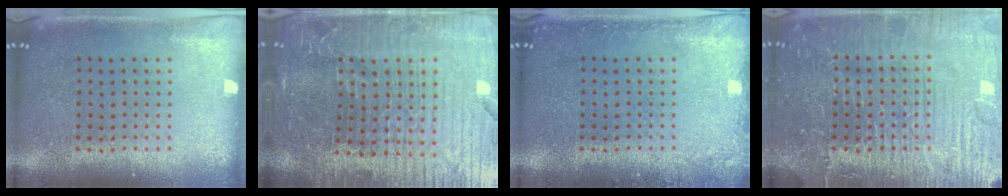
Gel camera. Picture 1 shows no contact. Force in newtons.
{"total": 6.4, "press": 5.7, "slide": 3.0}
{"total": 1.3, "press": 1.3, "slide": 0.1}
{"total": 7.7, "press": 7.7, "slide": 1.0}